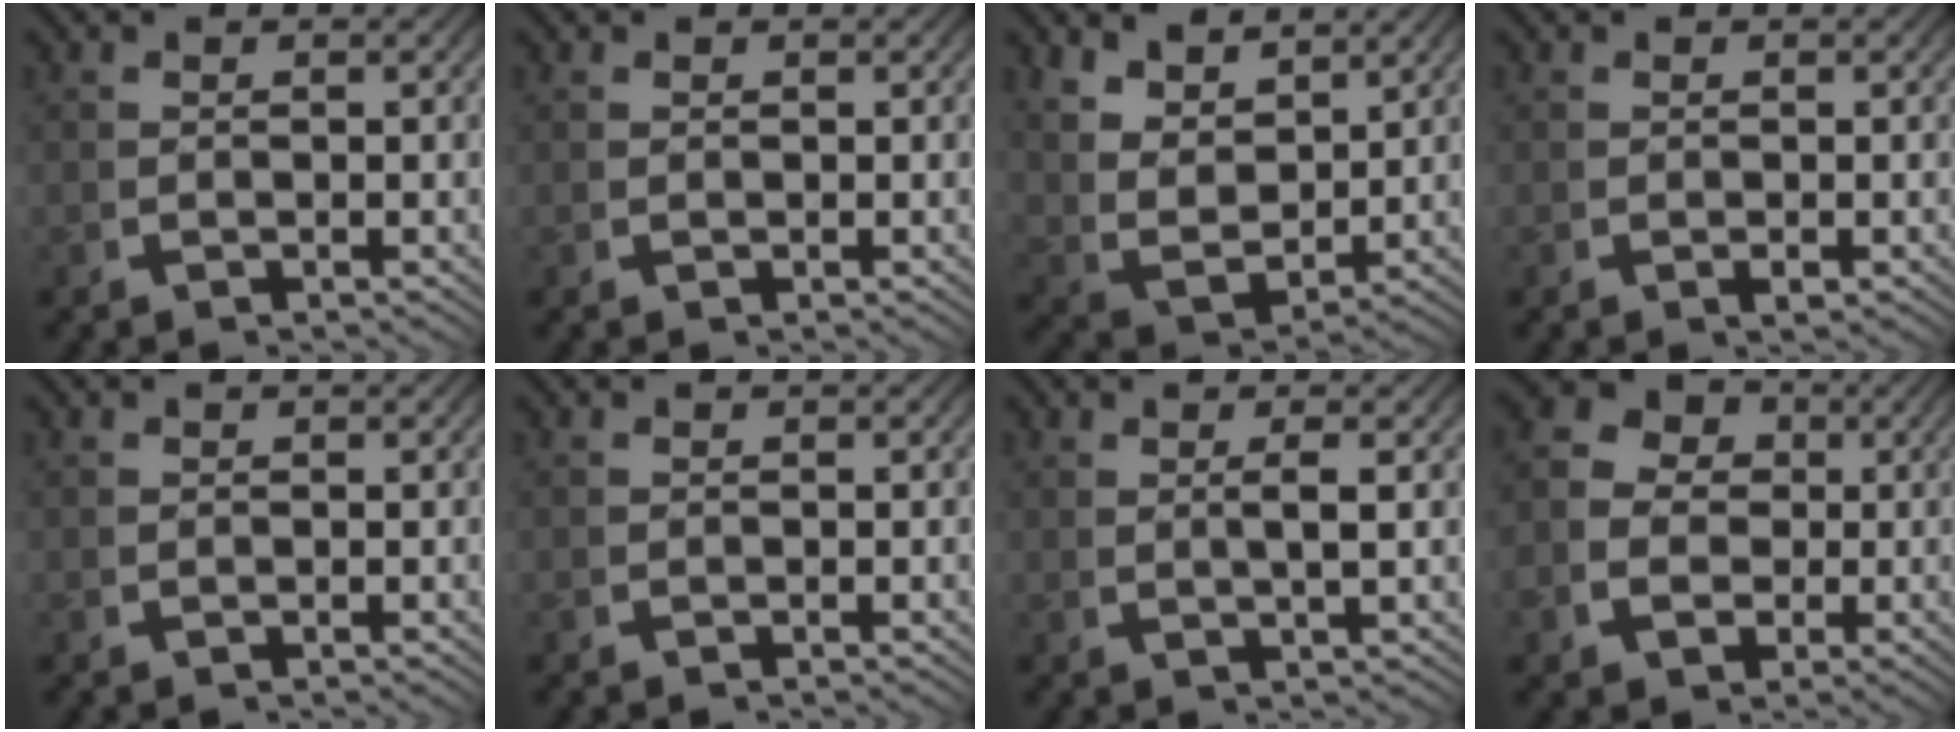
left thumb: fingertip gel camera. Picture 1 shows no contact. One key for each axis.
{"total": 0.0}
{"total": 6.1, "fx": 2.0, "fy": 4.1, "fz": 4.1, "tx": -0.106, "ty": -0.020, "tz": 0.047}
{"total": 0.6, "fx": 0.0, "fy": 0.3, "fz": 0.5, "tx": -0.010, "ty": -0.001, "tz": -0.001}
{"total": 0.0}
{"total": 0.0}
{"total": 2.0, "fx": 1.0, "fy": -0.1, "fz": 1.8, "tx": -0.038, "ty": -0.001, "tz": 0.023}
{"total": 9.1, "fx": 1.3, "fy": 8.0, "fz": 4.1, "tx": -0.086, "ty": -0.001, "tz": 0.008}